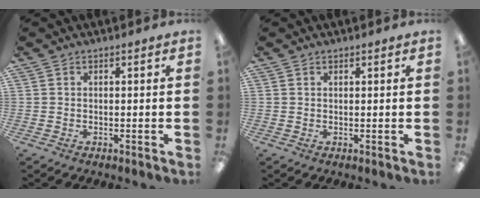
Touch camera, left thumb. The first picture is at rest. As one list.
[{"total": 0.6, "force": [0.5, 0.3, 0.1], "torque": [-0.002, 0.001, 0.009]}]